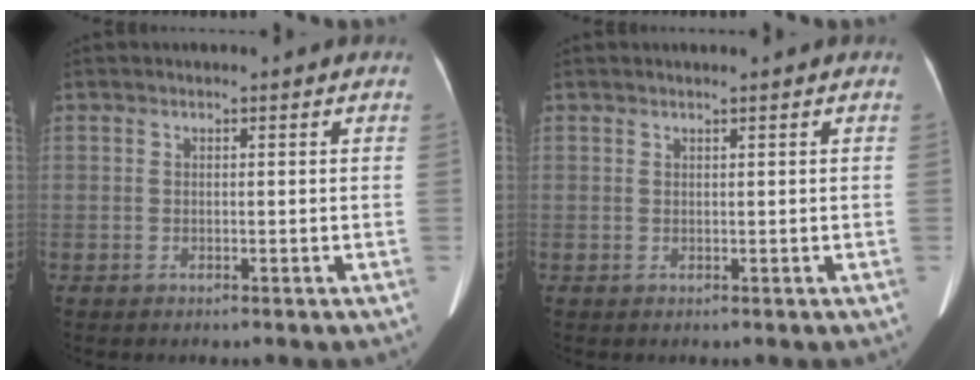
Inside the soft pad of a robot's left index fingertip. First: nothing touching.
{"total": 0.5, "force": [0.4, -0.2, 0.3], "torque": [-0.014, -0.002, 0.015]}